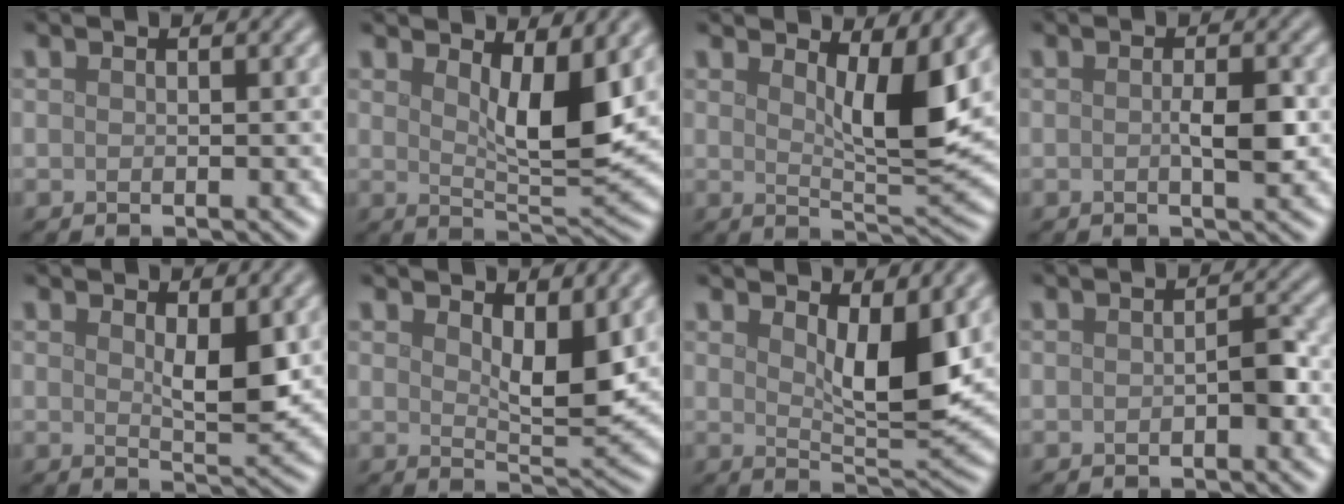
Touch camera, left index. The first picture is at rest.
{"total": 5.8, "force": [2.3, 1.8, 5.0], "torque": [-0.076, -0.012, 0.041]}
{"total": 5.5, "force": [2.3, 1.4, 4.8], "torque": [-0.069, -0.010, 0.041]}
{"total": 2.1, "force": [-0.1, 0.4, 2.0], "torque": [-0.035, -0.002, -0.003]}
{"total": 3.2, "force": [1.0, 1.1, 2.9], "torque": [-0.050, -0.006, 0.020]}
{"total": 4.6, "force": [2.1, 1.8, 3.7], "torque": [-0.060, -0.006, 0.038]}
{"total": 5.8, "force": [2.2, 2.0, 5.0], "torque": [-0.079, -0.011, 0.041]}
{"total": 1.5, "force": [-0.4, 0.6, 1.3], "torque": [-0.019, 0.005, -0.006]}